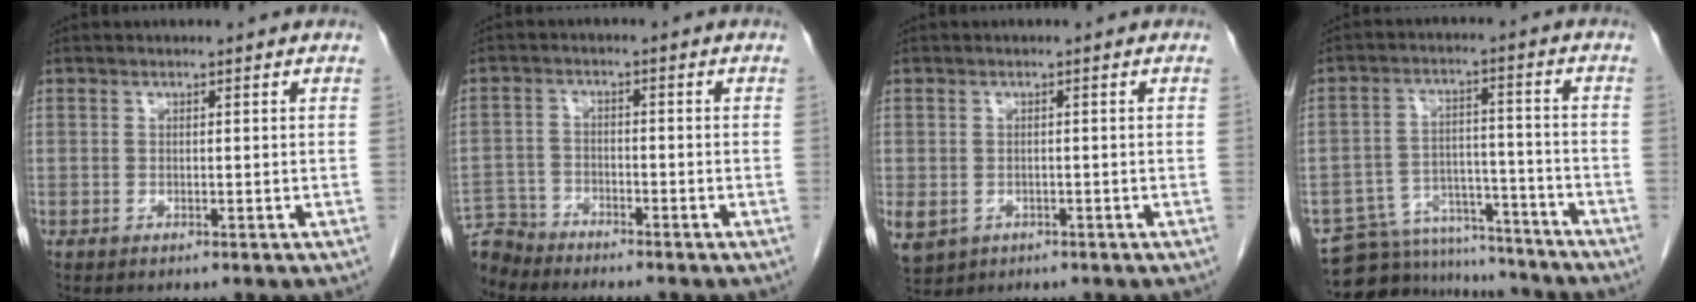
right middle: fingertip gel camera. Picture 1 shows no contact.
{"total": 5.4, "force": [-5.2, 0.9, -0.6], "torque": [0.016, -0.004, -0.101]}
{"total": 7.7, "force": [-3.2, 6.3, 3.0], "torque": [-0.091, -0.007, -0.041]}
{"total": 13.6, "force": [-13.0, 3.8, 1.7], "torque": [-0.024, 0.031, -0.196]}